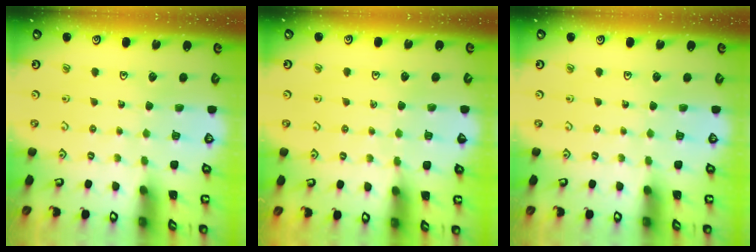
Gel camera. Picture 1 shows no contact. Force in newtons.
{"total": 2.7, "press": 2.7, "slide": 0.4}
{"total": 0.0}